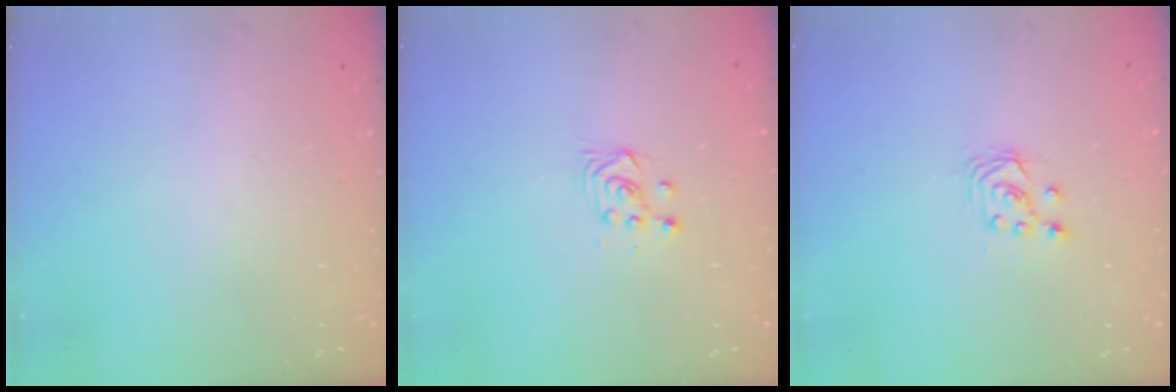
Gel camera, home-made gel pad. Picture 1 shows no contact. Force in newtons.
{"total": 4.1, "press": 4.0, "slide": 1.0}
{"total": 2.9, "press": 2.9, "slide": 0.2}